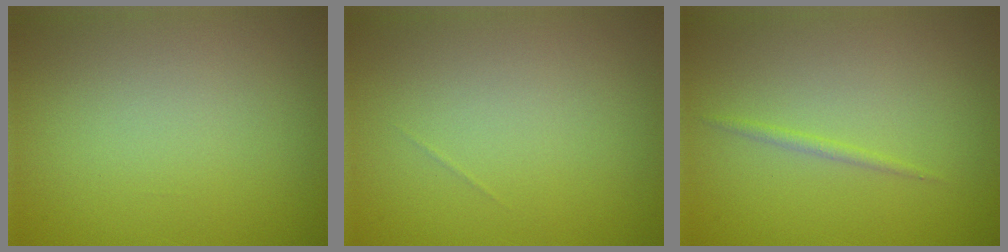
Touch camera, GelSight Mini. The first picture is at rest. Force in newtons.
{"total": 0.0}
{"total": 0.8, "press": 0.8, "slide": 0.1}